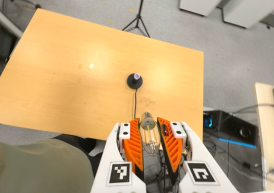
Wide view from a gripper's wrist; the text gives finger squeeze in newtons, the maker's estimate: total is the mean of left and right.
{"total": 22.3, "left": 23.6, "right": 21.0}